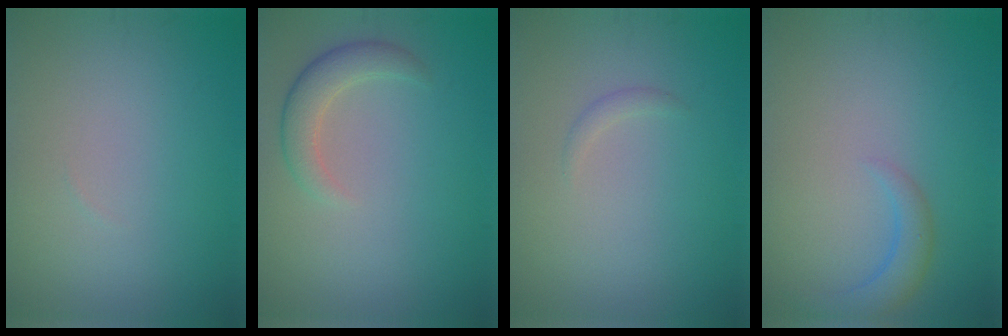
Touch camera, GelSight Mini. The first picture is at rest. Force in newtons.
{"total": 2.7, "press": 2.7, "slide": 0.4}
{"total": 0.7, "press": 0.7, "slide": 0.1}
{"total": 2.3, "press": 2.3, "slide": 0.3}